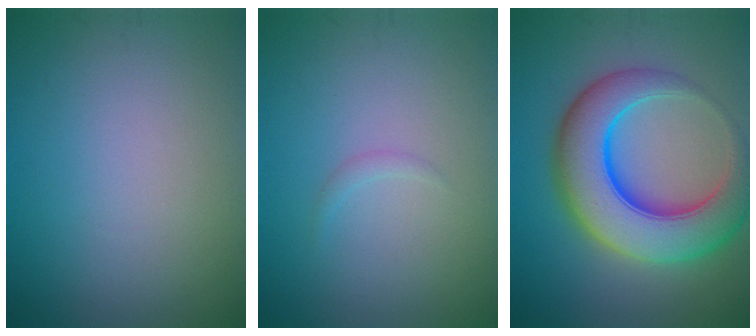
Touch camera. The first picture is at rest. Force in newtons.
{"total": 0.6, "press": 0.6, "slide": 0.0}
{"total": 10.5, "press": 10.5, "slide": 0.4}